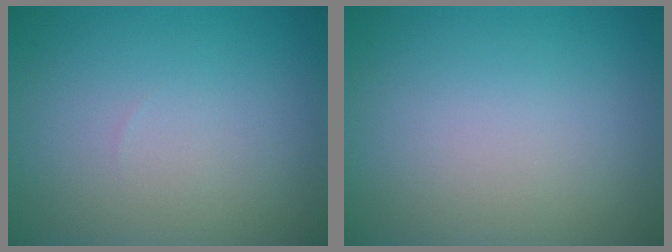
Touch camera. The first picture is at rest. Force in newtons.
{"total": 0.0}